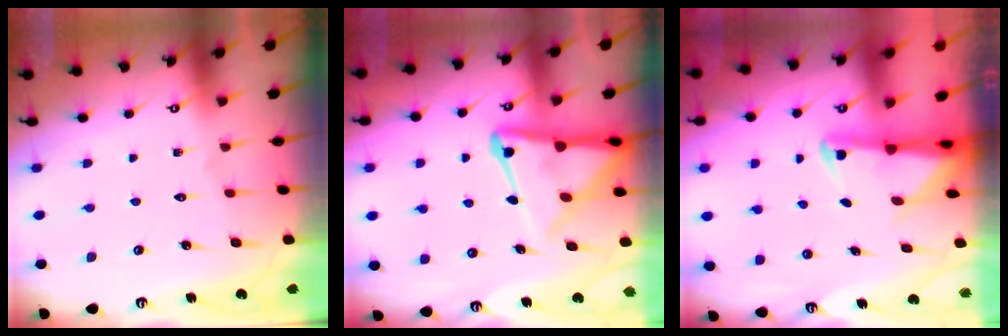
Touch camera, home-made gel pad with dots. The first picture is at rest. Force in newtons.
{"total": 12.6, "press": 12.5, "slide": 1.2}
{"total": 2.7, "press": 2.6, "slide": 0.6}